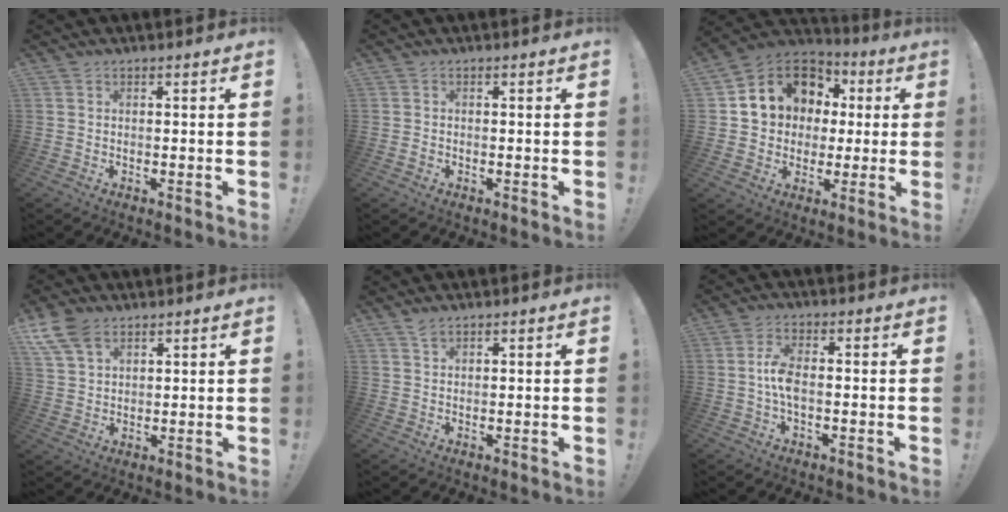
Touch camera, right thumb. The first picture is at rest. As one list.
[{"total": 0.8, "force": [-0.5, 0.5, 0.3], "torque": [-0.005, 0.002, -0.008]}, {"total": 13.1, "force": [3.6, 11.4, 5.4], "torque": [-0.079, -0.011, 0.082]}, {"total": 8.4, "force": [5.4, 4.6, 4.4], "torque": [-0.091, -0.022, 0.106]}, {"total": 1.9, "force": [1.6, 0.4, 1.0], "torque": [-0.012, -0.008, 0.028]}, {"total": 6.2, "force": [-0.9, 2.5, 5.5], "torque": [-0.116, 0.003, -0.017]}]